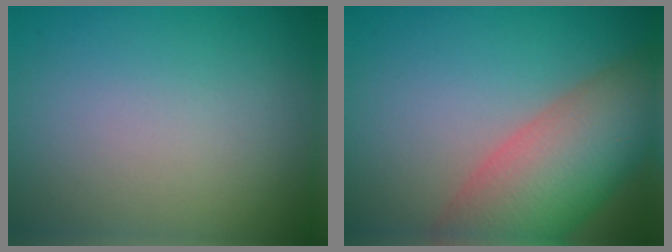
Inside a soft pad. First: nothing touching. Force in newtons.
{"total": 10.0, "press": 9.9, "slide": 0.6}